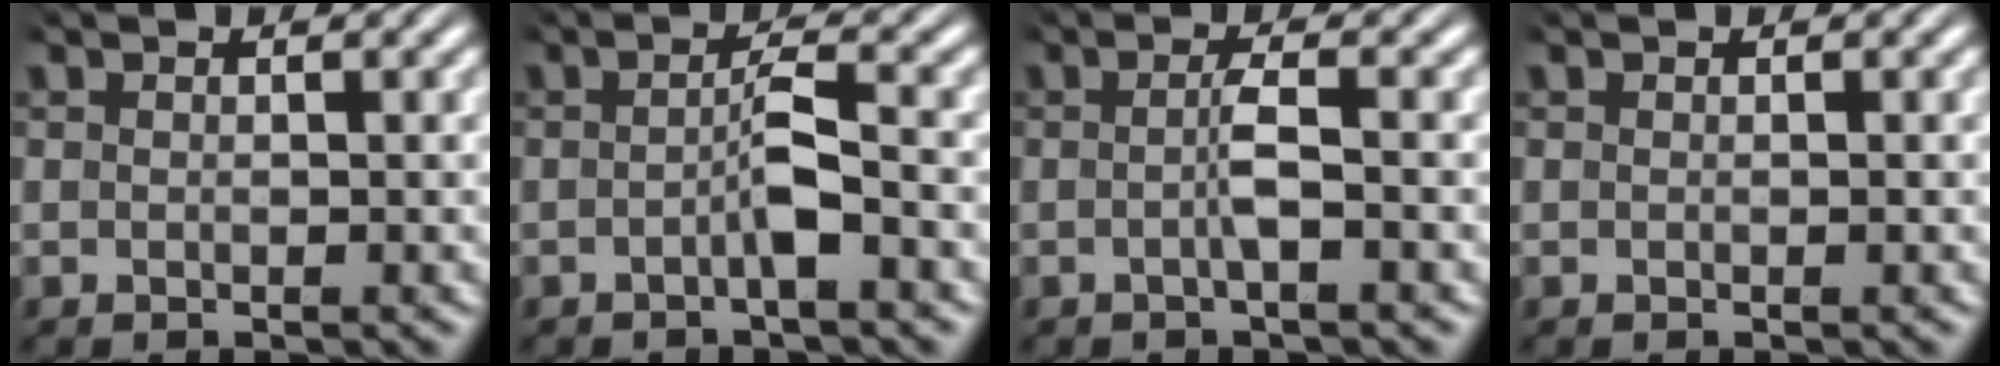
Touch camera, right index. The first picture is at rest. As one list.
[{"total": 2.2, "force": [-0.9, -0.2, 2.0], "torque": [-0.026, 0.006, -0.022]}, {"total": 2.0, "force": [-0.7, -0.3, 1.8], "torque": [-0.032, 0.001, -0.015]}, {"total": 0.0}]